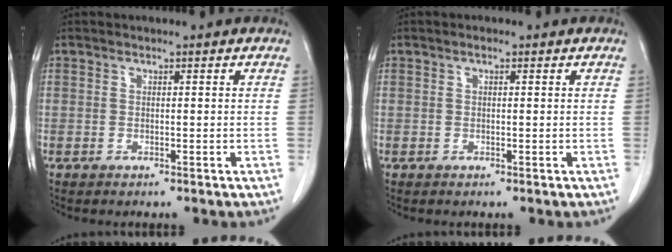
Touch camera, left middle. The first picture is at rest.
{"total": 0.6, "force": [0.3, 0.2, 0.4], "torque": [-0.007, 0.001, 0.003]}